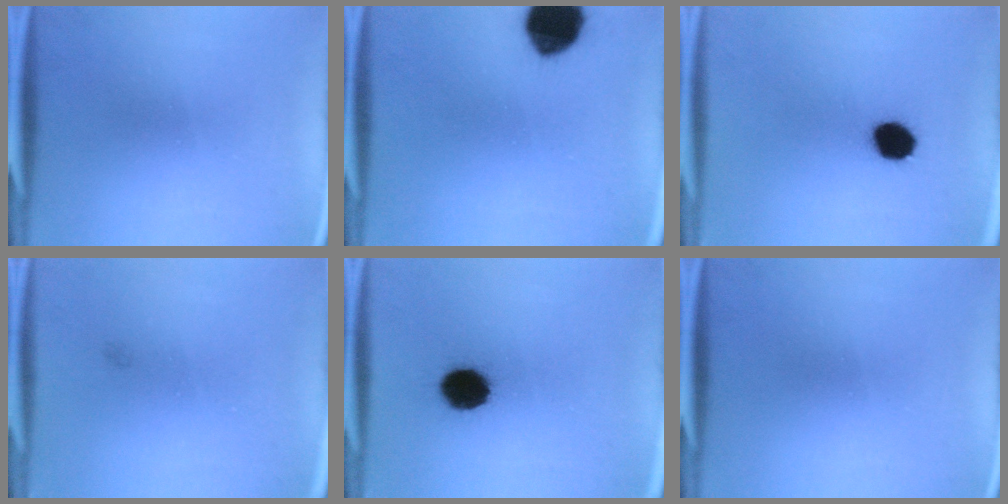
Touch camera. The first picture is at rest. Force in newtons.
{"total": 13.9}
{"total": 7.2}
{"total": 0.6}
{"total": 9.5}
{"total": 0.0}